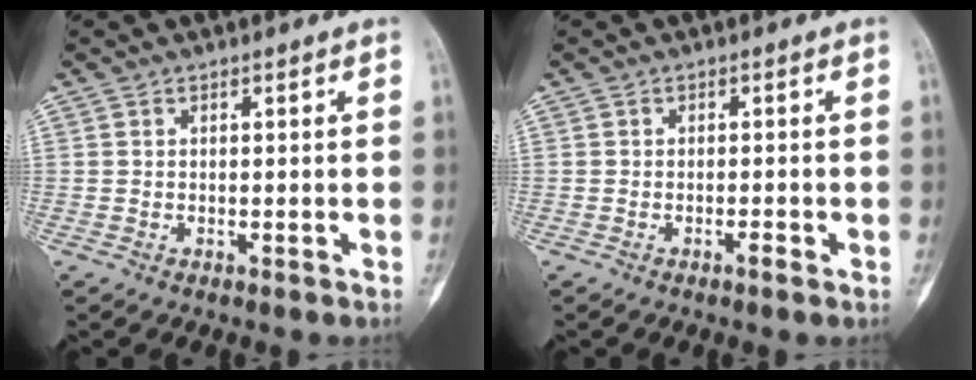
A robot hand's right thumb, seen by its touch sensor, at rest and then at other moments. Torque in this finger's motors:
{"motor_torque": [-0.21, 0.11, -0.06, -0.03, 0.03]}